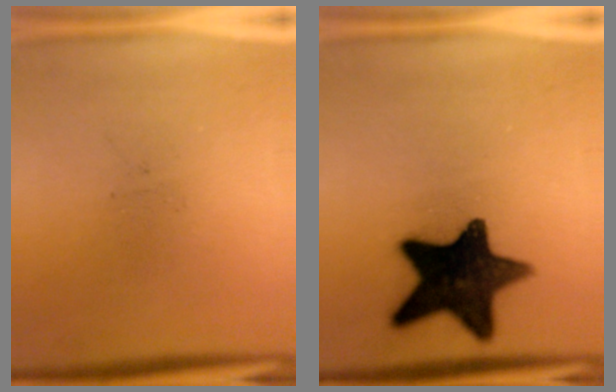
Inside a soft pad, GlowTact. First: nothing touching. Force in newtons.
{"total": 16.0}